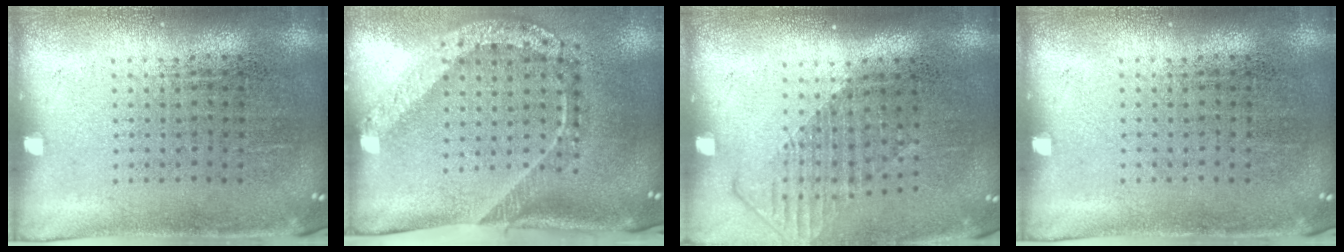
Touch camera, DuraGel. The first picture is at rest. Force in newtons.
{"total": 2.4, "press": 1.7, "slide": 1.7}
{"total": 1.4, "press": 1.1, "slide": 0.9}
{"total": 0.0}